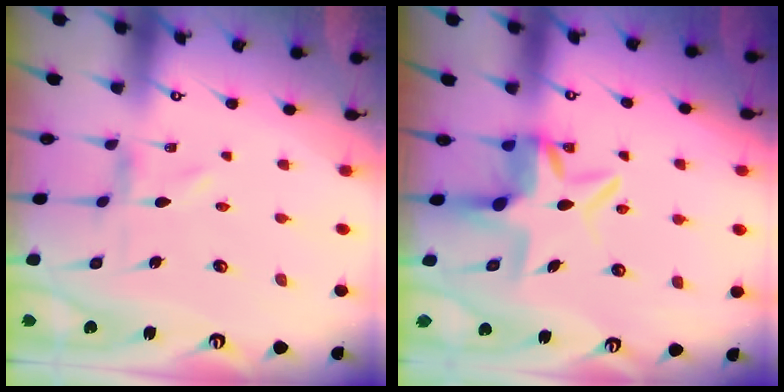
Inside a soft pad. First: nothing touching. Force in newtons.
{"total": 6.8, "press": 6.8, "slide": 0.8}